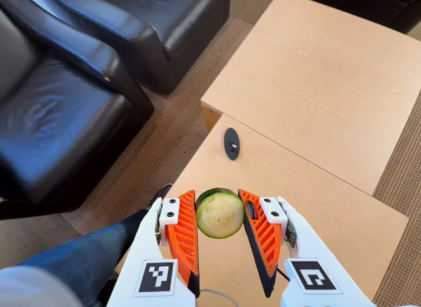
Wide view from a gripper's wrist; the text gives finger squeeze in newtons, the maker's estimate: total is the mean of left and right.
{"total": 10.1, "left": 9.8, "right": 10.5}